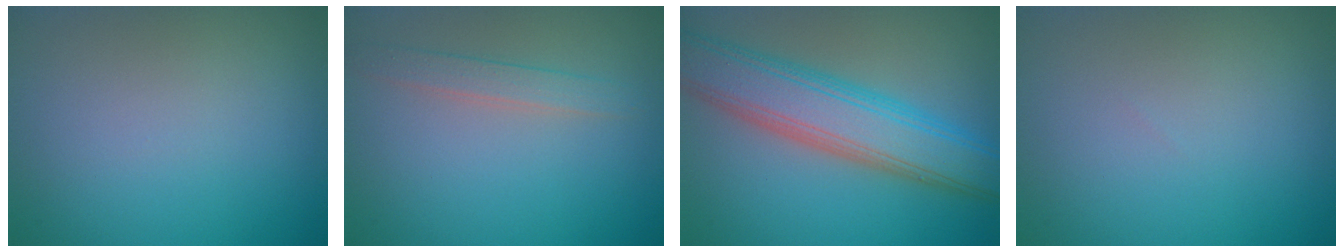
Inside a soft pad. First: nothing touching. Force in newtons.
{"total": 1.8, "press": 1.8, "slide": 0.1}
{"total": 8.3, "press": 8.3, "slide": 0.1}
{"total": 0.0}